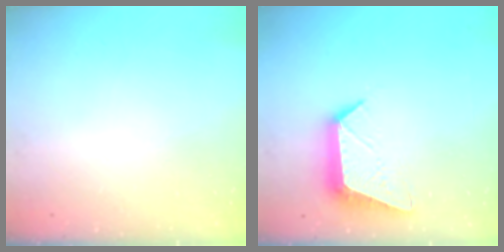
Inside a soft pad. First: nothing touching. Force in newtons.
{"total": 12.2, "press": 12.1, "slide": 0.8}